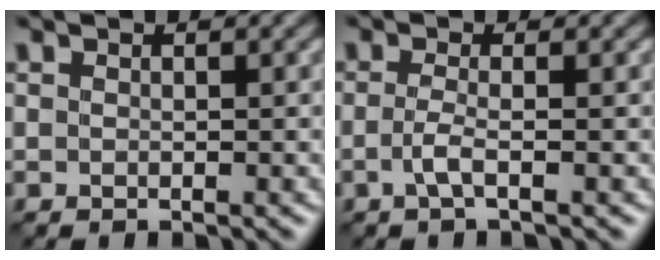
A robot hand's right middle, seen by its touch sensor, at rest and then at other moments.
{"total": 1.9, "force": [-0.5, 0.5, 1.7], "torque": [-0.037, -0.003, -0.016]}